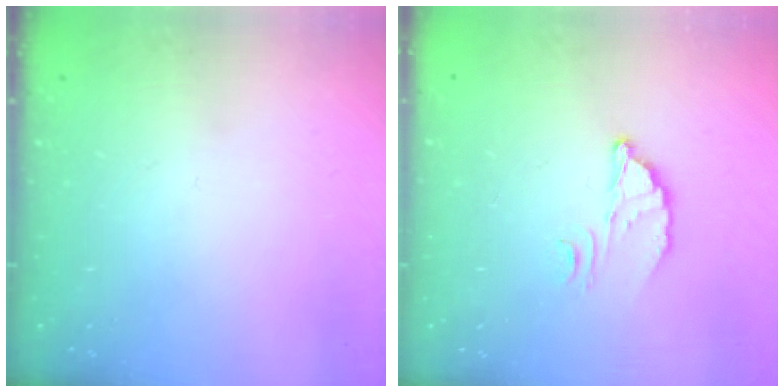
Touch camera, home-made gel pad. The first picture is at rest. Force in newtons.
{"total": 3.6, "press": 3.6, "slide": 0.2}